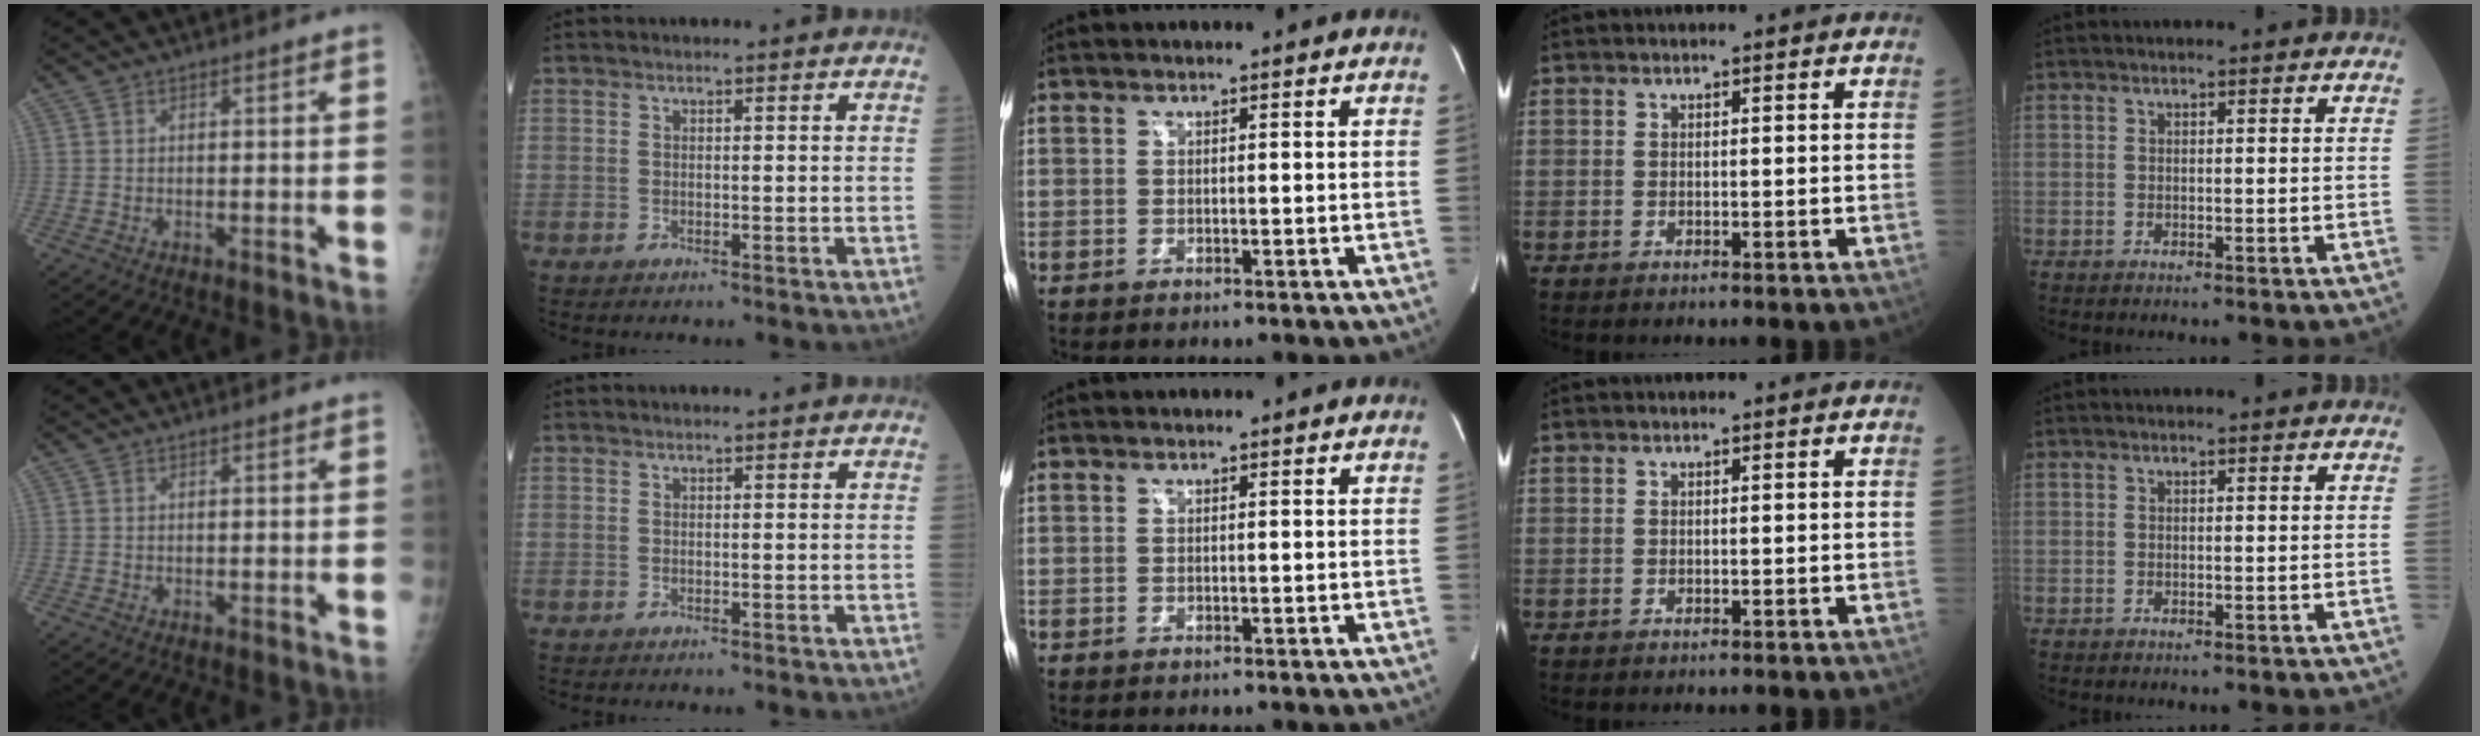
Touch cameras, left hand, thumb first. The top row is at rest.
{}